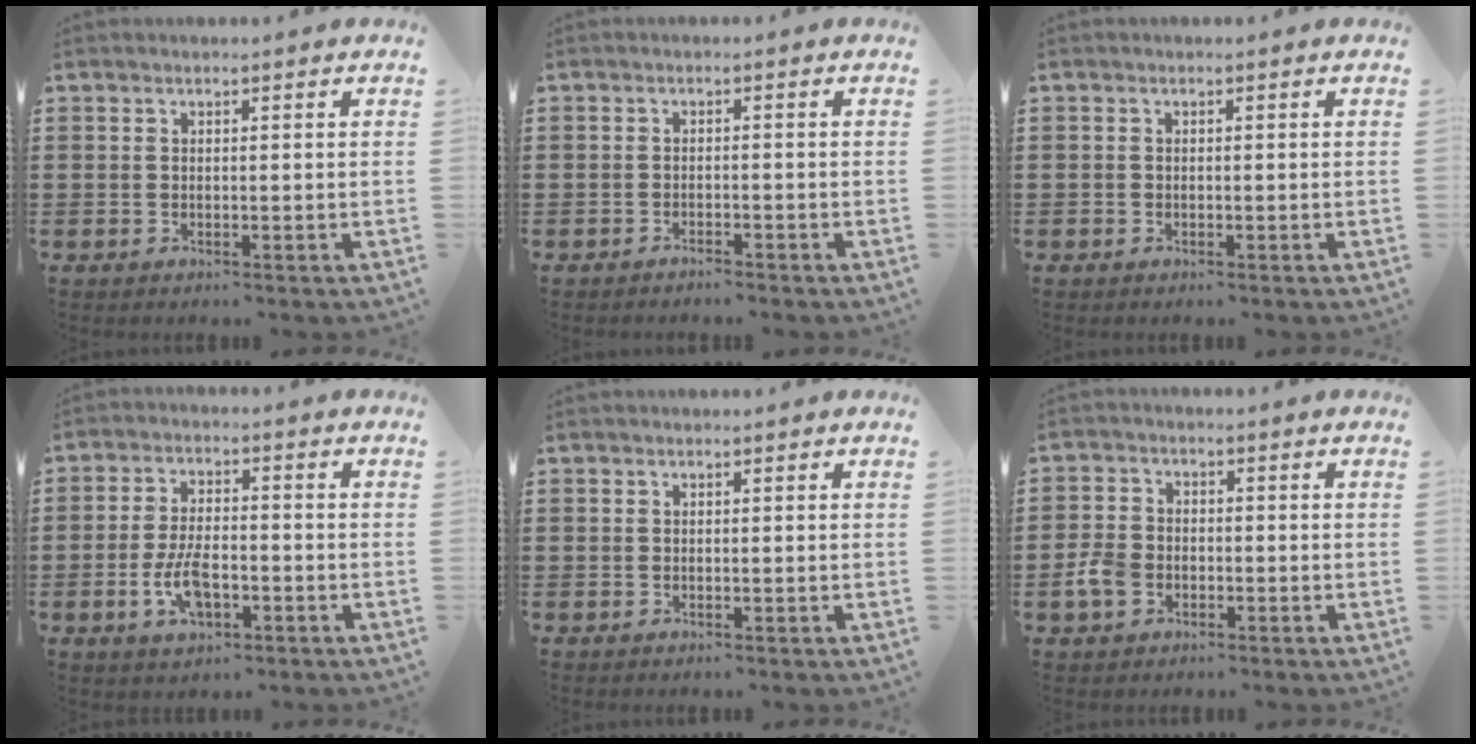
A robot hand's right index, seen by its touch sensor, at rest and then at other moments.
{"total": 1.1, "force": [-1.1, -0.1, 0.2], "torque": [-0.008, -0.001, -0.021]}
{"total": 0.6, "force": [-0.3, 0.5, 0.0], "torque": [-0.001, 0.003, -0.008]}
{"total": 6.7, "force": [-2.3, 3.3, 5.4], "torque": [-0.124, -0.001, -0.048]}
{"total": 0.0}
{"total": 4.4, "force": [-1.7, 3.1, 2.5], "torque": [-0.067, 0.001, -0.035]}